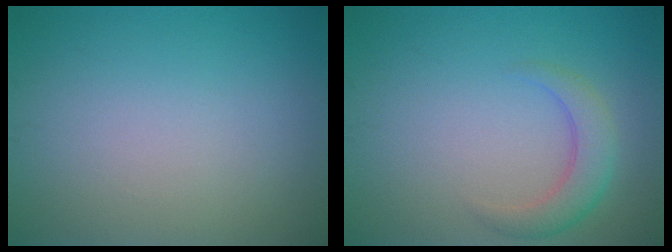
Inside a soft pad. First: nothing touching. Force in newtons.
{"total": 2.9, "press": 2.9, "slide": 0.2}